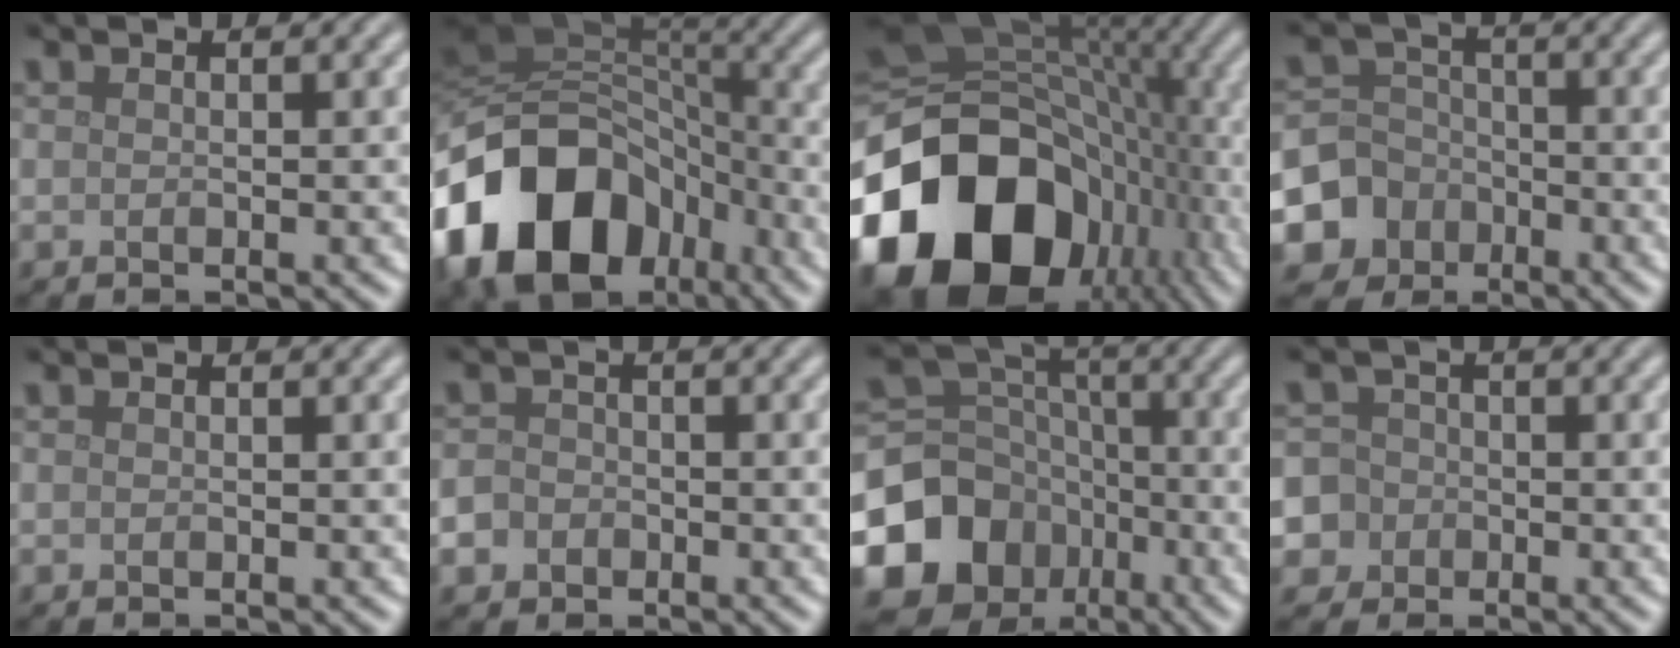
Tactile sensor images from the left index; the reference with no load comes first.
{"total": 16.4, "force": [-6.9, 11.6, 9.2], "torque": [-0.191, -0.011, -0.123]}
{"total": 19.6, "force": [-7.1, 14.0, 11.7], "torque": [-0.271, -0.040, -0.116]}
{"total": 7.7, "force": [-3.5, 6.7, 1.3], "torque": [-0.020, -0.012, -0.091]}
{"total": 0.0}
{"total": 4.1, "force": [-2.0, 3.4, 1.1], "torque": [-0.004, -0.005, -0.049]}
{"total": 14.8, "force": [-7.2, 11.9, 5.1], "torque": [-0.122, -0.027, -0.132]}
{"total": 8.1, "force": [-2.9, 7.4, 1.7], "torque": [-0.048, 0.001, -0.088]}